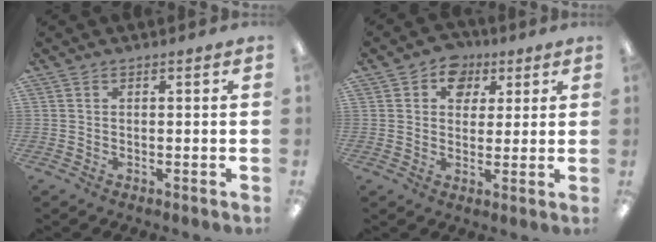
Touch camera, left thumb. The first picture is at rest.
{"total": 6.9, "force": [3.0, 5.6, 2.6], "torque": [-0.030, -0.006, 0.049]}